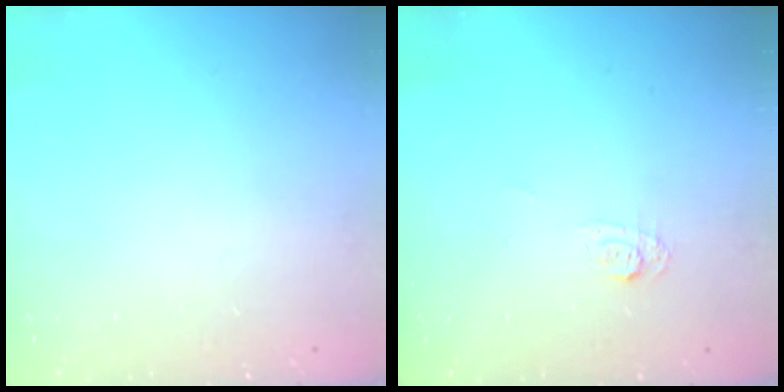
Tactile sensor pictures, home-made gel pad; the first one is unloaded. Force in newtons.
{"total": 4.3, "press": 4.2, "slide": 0.6}